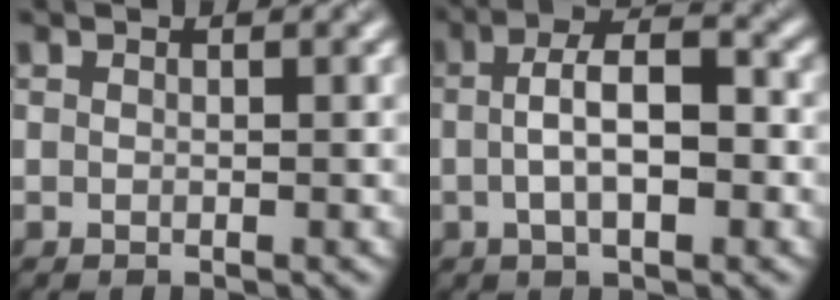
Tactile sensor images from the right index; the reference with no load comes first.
{"total": 4.7, "force": [-0.7, 1.6, 4.4], "torque": [-0.076, 0.011, 0.001]}